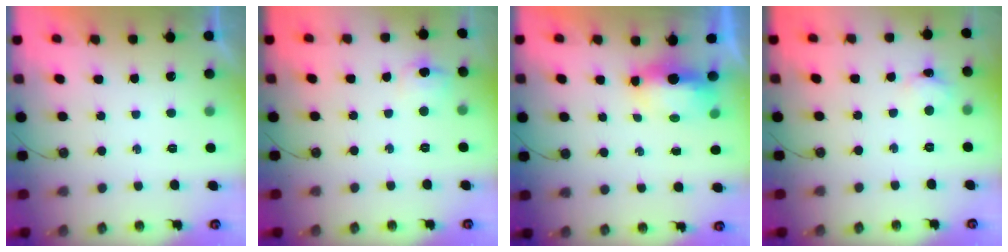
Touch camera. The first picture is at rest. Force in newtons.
{"total": 6.6, "press": 6.6, "slide": 0.7}
{"total": 10.5, "press": 7.5, "slide": 7.3}
{"total": 3.2, "press": 3.2, "slide": 0.5}